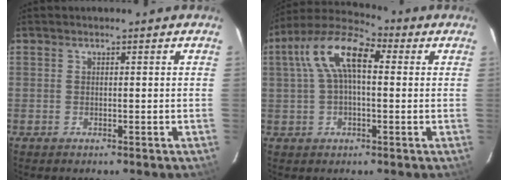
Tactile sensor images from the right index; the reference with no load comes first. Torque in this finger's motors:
{"motor_torque": [0.49, 0.02, 0.64, 0.18]}